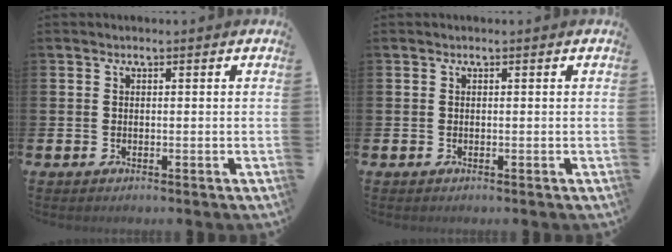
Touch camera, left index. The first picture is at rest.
{"total": 0.0}